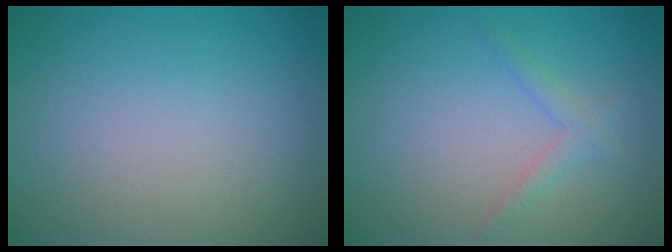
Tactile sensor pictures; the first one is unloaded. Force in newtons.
{"total": 1.5, "press": 1.5, "slide": 0.1}